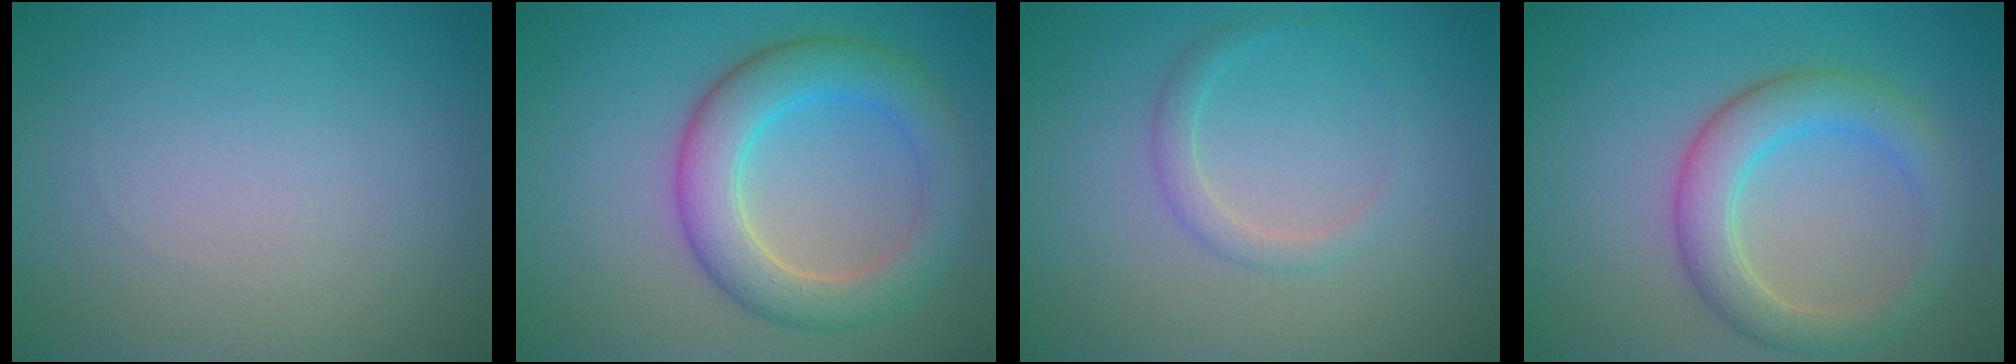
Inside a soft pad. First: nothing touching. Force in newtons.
{"total": 5.9, "press": 5.9, "slide": 0.1}
{"total": 1.4, "press": 1.4, "slide": 0.0}
{"total": 4.6, "press": 4.6, "slide": 0.1}